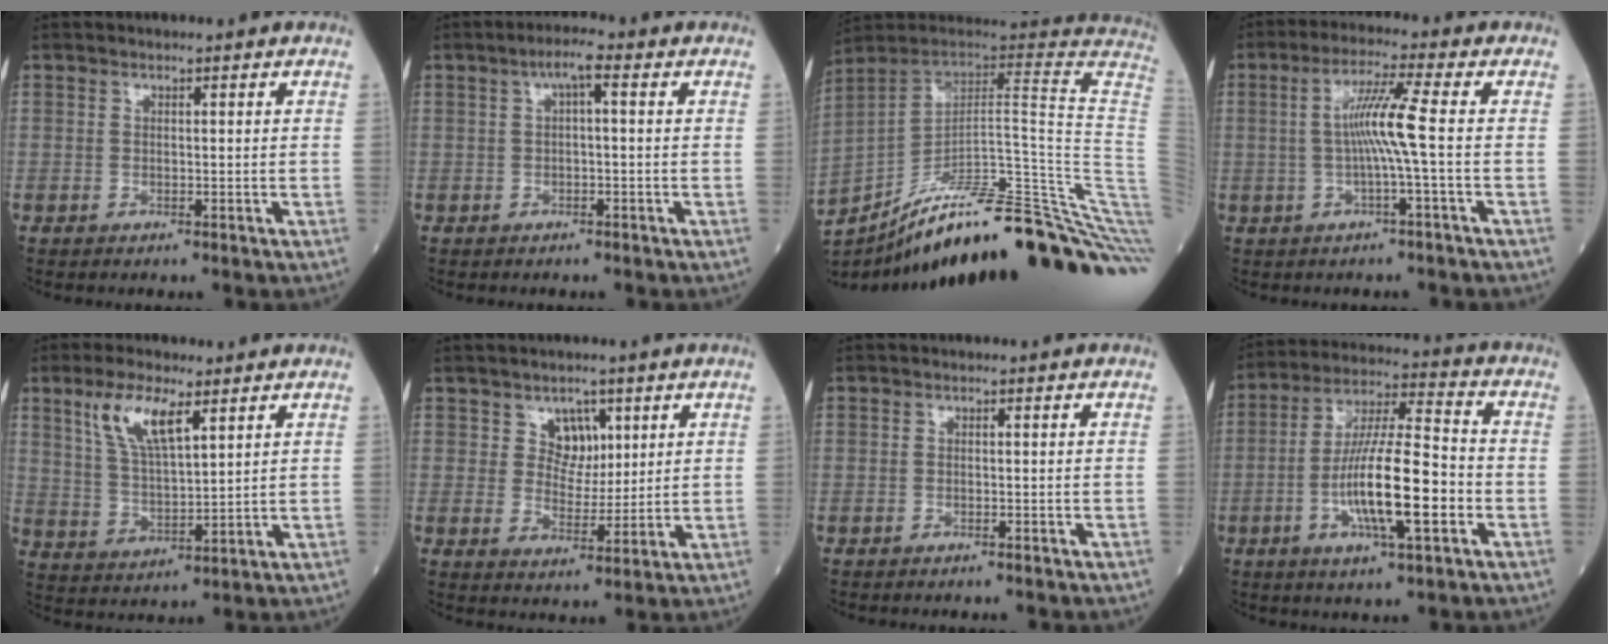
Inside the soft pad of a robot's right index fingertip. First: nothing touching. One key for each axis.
{"total": 3.7, "fx": 1.0, "fy": 1.2, "fz": 3.4, "tx": -0.074, "ty": 0.018, "tz": 0.017}
{"total": 38.6, "fx": -28.2, "fy": 1.8, "fz": 26.2, "tx": -0.261, "ty": -0.039, "tz": -0.394}
{"total": 7.1, "fx": -0.5, "fy": -0.6, "fz": 7.0, "tx": -0.139, "ty": 0.009, "tz": -0.007}
{"total": 9.2, "fx": 4.8, "fy": 2.7, "fz": 7.4, "tx": -0.160, "ty": 0.008, "tz": 0.102}
{"total": 5.2, "fx": 2.4, "fy": 3.9, "fz": 2.4, "tx": -0.042, "ty": 0.008, "tz": 0.048}
{"total": 3.0, "fx": -2.3, "fy": 1.2, "fz": 1.4, "tx": -0.034, "ty": -0.007, "tz": -0.024}
{"total": 15.2, "fx": -4.0, "fy": 2.7, "fz": 14.4, "tx": -0.273, "ty": 0.001, "tz": -0.068}